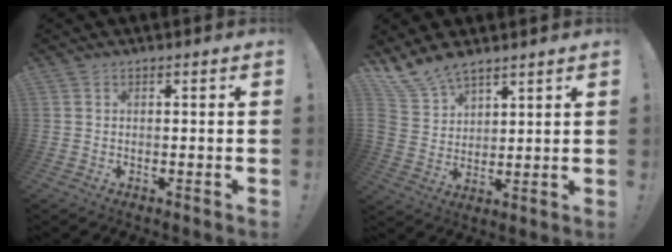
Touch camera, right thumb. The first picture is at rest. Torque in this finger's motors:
{"motor_torque": [0.88, 0.94, 0.63, 0.62, 0.08]}